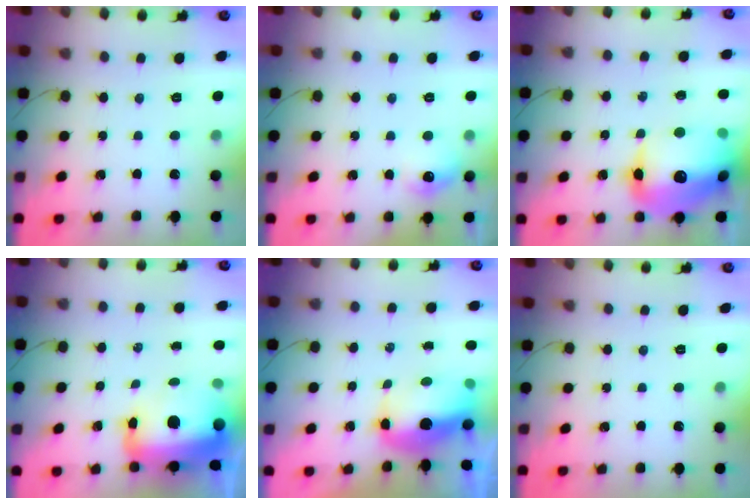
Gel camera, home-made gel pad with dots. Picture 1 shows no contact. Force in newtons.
{"total": 7.4, "press": 7.4, "slide": 0.8}
{"total": 24.9, "press": 24.4, "slide": 5.1}
{"total": 25.7, "press": 22.0, "slide": 13.2}
{"total": 12.2, "press": 12.0, "slide": 2.6}
{"total": 0.0}